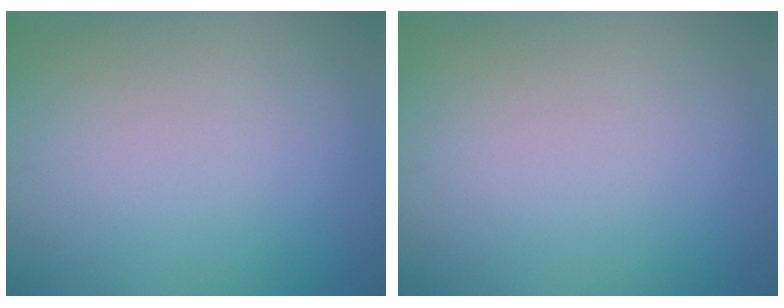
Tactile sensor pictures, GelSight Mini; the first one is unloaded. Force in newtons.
{"total": 0.0}